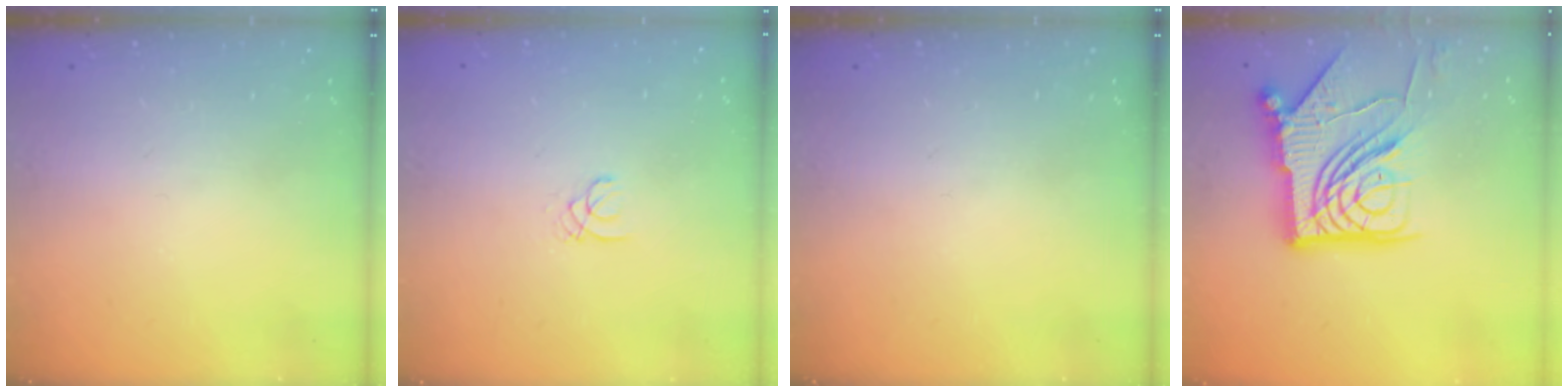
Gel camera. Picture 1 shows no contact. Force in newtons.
{"total": 1.0, "press": 1.0, "slide": 0.1}
{"total": 0.0}
{"total": 21.3, "press": 21.2, "slide": 2.4}